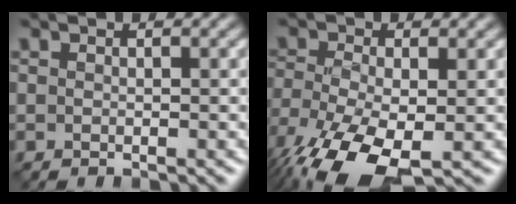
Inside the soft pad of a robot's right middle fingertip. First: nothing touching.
{"total": 9.3, "force": [-5.1, 3.9, 6.7], "torque": [-0.152, -0.026, -0.099]}